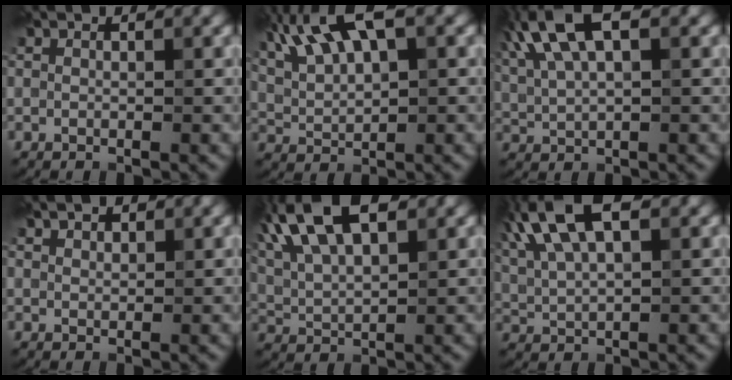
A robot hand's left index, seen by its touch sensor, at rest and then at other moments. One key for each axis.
{"total": 8.6, "fx": 4.7, "fy": 3.2, "fz": 6.5, "tx": -0.138, "ty": 0.023, "tz": 0.088}
{"total": 9.1, "fx": 4.2, "fy": 3.8, "fz": 7.1, "tx": -0.160, "ty": 0.028, "tz": 0.071}
{"total": 1.6, "fx": 1.3, "fy": 0.6, "fz": 0.5, "tx": -0.010, "ty": 0.002, "tz": 0.020}
{"total": 11.6, "fx": 5.9, "fy": 4.9, "fz": 8.7, "tx": -0.178, "ty": 0.044, "tz": 0.086}
{"total": 10.2, "fx": 4.6, "fy": 4.3, "fz": 8.0, "tx": -0.171, "ty": 0.036, "tz": 0.074}